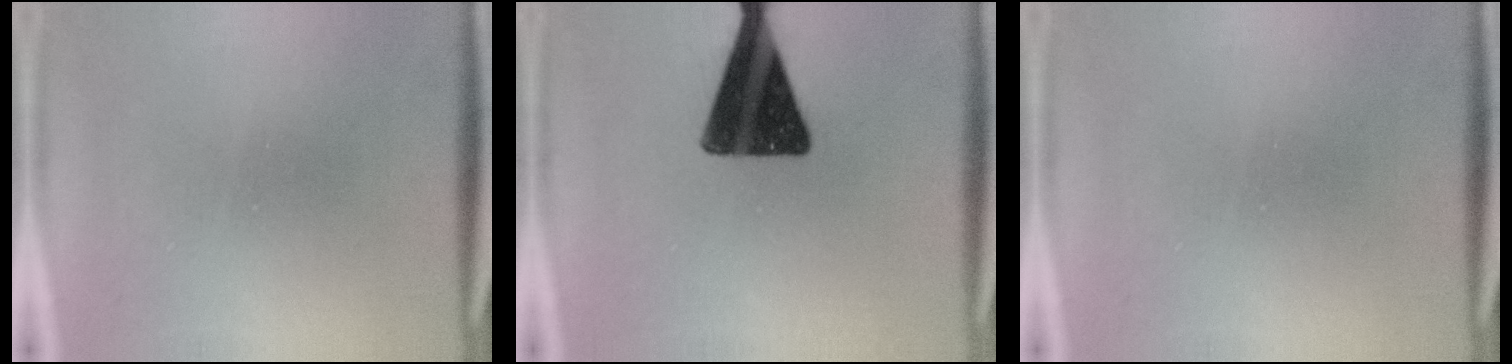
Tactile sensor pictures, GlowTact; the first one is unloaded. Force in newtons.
{"total": 14.5}
{"total": 0.0}